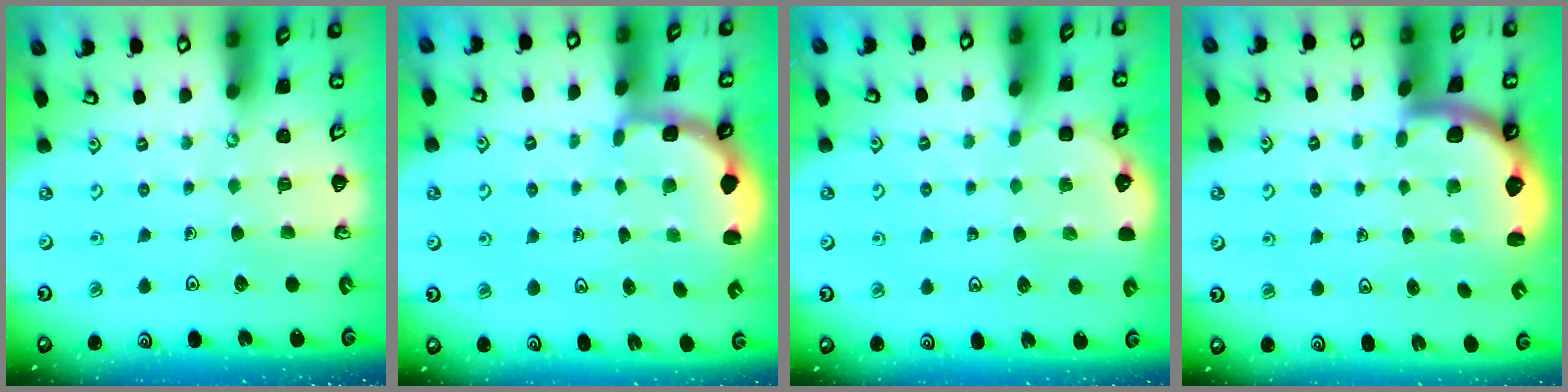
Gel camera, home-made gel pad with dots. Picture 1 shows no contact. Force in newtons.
{"total": 2.3, "press": 1.7, "slide": 1.6}
{"total": 3.1, "press": 3.1, "slide": 0.2}
{"total": 2.3, "press": 2.3, "slide": 0.4}